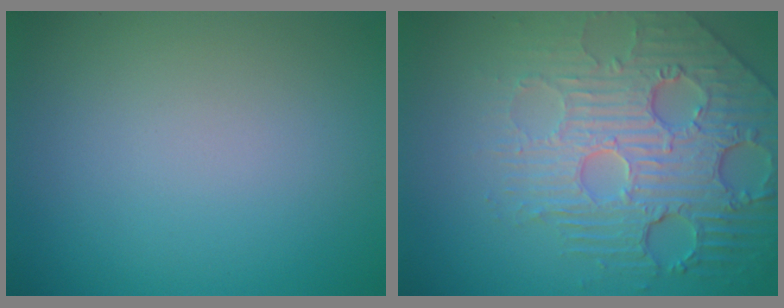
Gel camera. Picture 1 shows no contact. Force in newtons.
{"total": 7.5, "press": 5.6, "slide": 5.0}